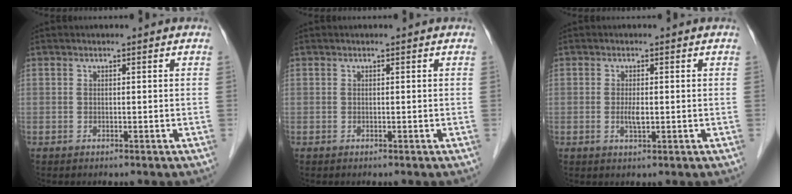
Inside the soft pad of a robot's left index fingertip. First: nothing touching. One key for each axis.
{"total": 0.0}
{"total": 1.7, "fx": -0.2, "fy": 0.5, "fz": 1.6, "tx": -0.035, "ty": -0.001, "tz": -0.004}